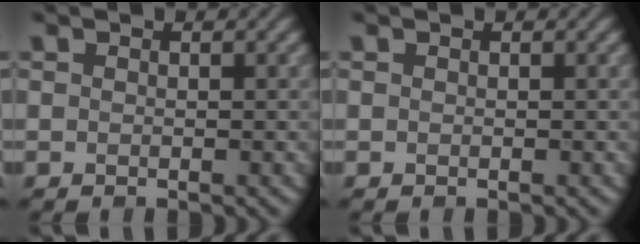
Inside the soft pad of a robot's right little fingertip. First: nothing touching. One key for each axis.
{"total": 0.0}